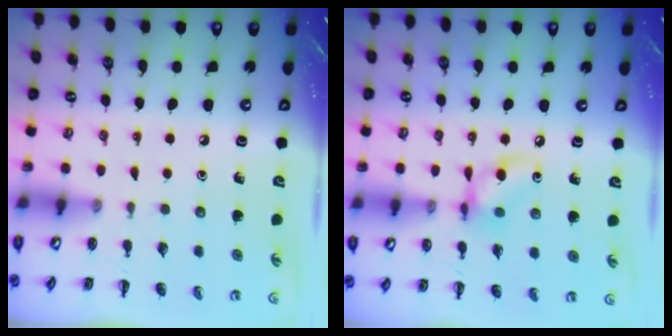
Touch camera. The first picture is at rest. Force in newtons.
{"total": 8.6, "press": 8.6, "slide": 0.8}